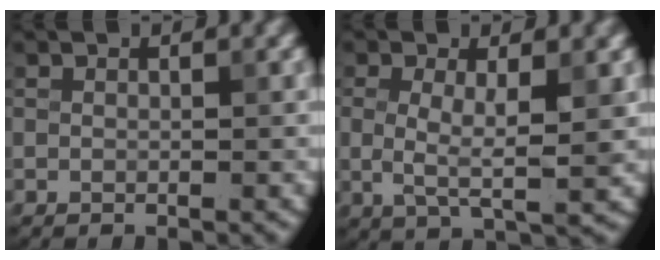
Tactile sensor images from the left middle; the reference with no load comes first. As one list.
[{"total": 4.1, "force": [0.1, 1.2, 3.9], "torque": [-0.084, -0.005, 0.001]}]